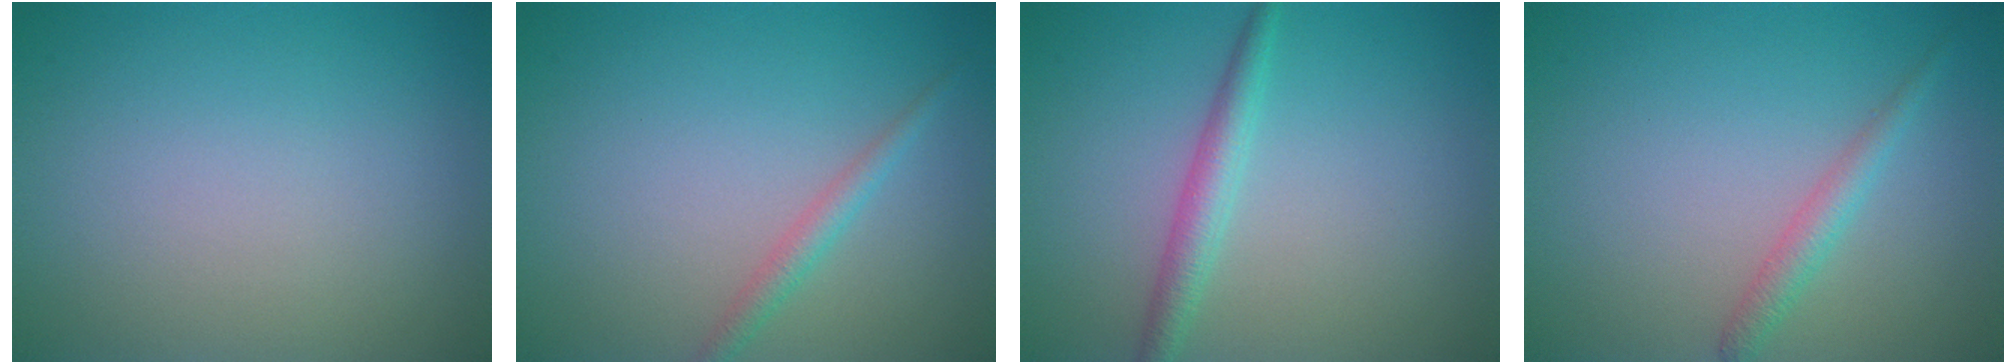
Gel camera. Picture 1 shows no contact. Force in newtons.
{"total": 1.6, "press": 1.6, "slide": 0.0}
{"total": 2.3, "press": 2.3, "slide": 0.0}
{"total": 1.8, "press": 1.8, "slide": 0.0}